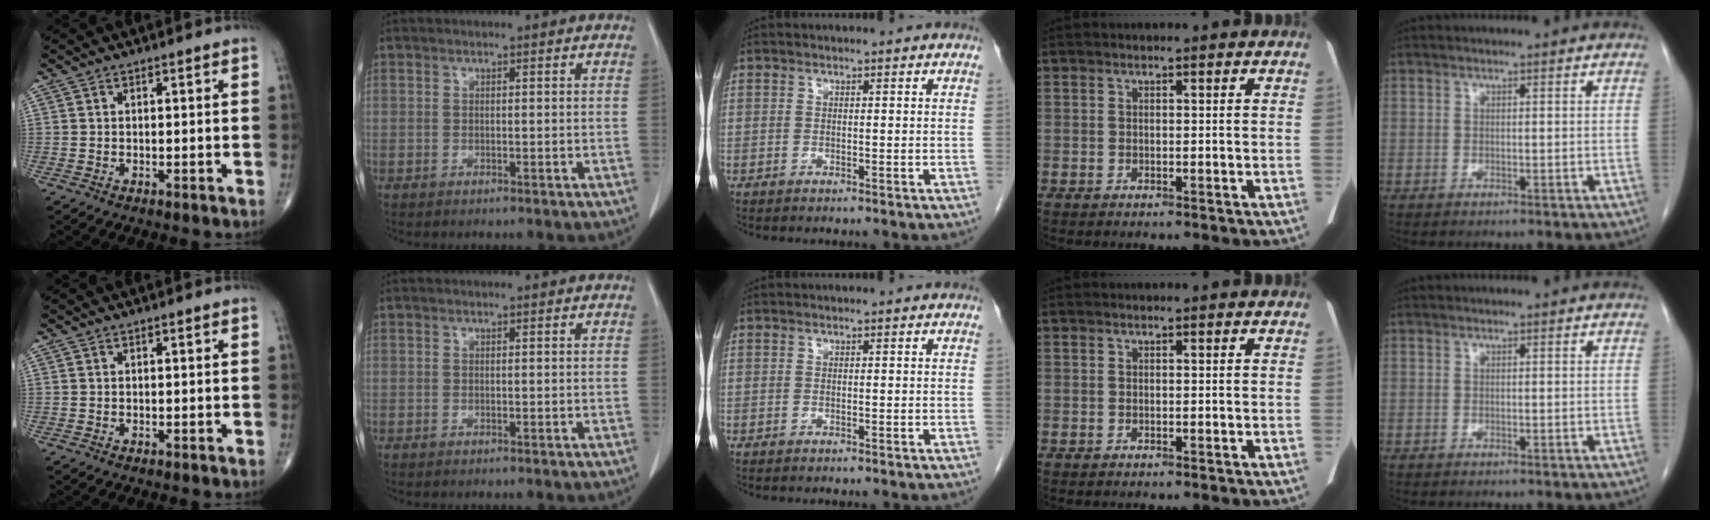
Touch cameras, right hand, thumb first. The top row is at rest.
{}